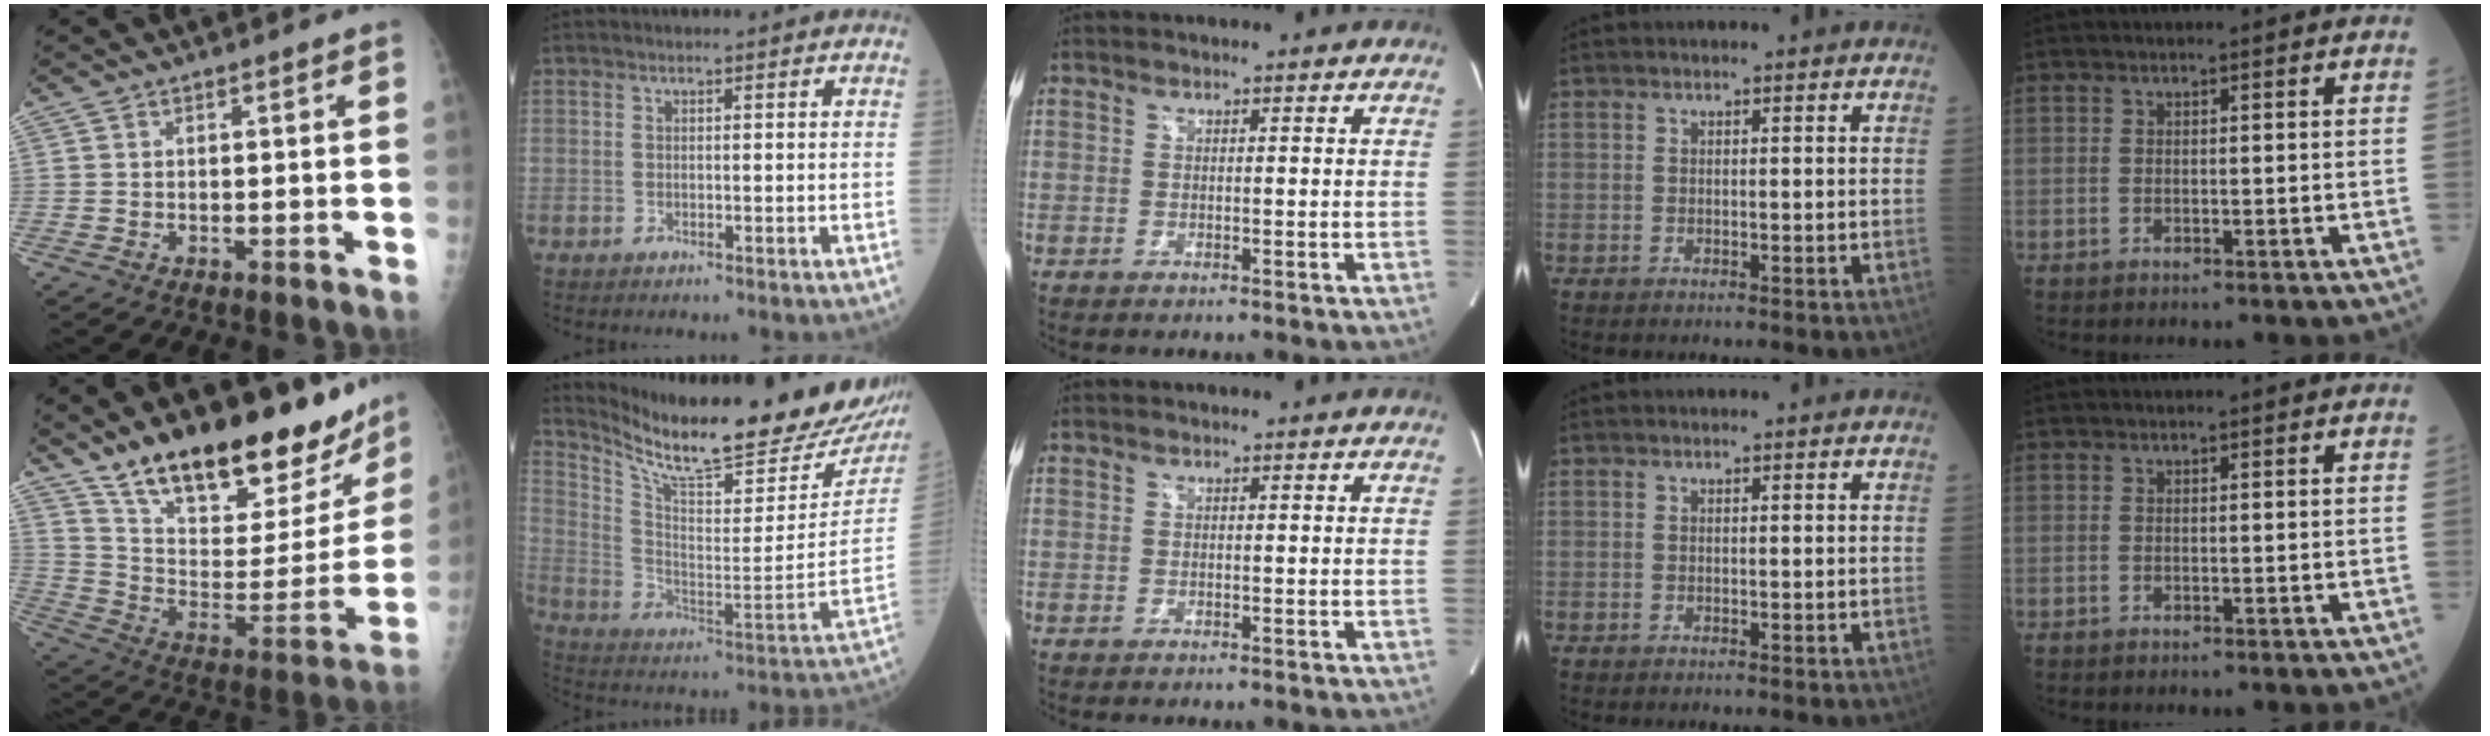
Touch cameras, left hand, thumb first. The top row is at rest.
{"thumb": {"total": 28.4, "force": [21.4, 10.9, 15.1], "torque": [-0.195, -0.089, 0.329]}, "index": {"total": 27.4, "force": [24.0, 3.8, 12.8], "torque": [-0.222, -0.088, 0.335]}}